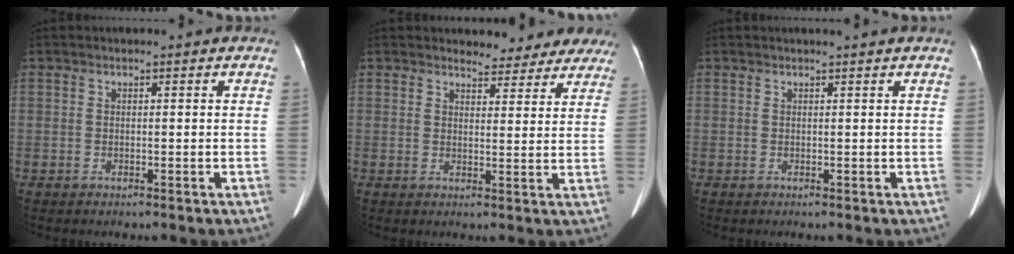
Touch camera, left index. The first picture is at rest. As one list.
[{"total": 7.8, "force": [7.2, 2.9, 0.7], "torque": [0.017, -0.003, 0.067]}, {"total": 1.0, "force": [0.9, -0.2, 0.4], "torque": [-0.008, 0.008, 0.016]}]